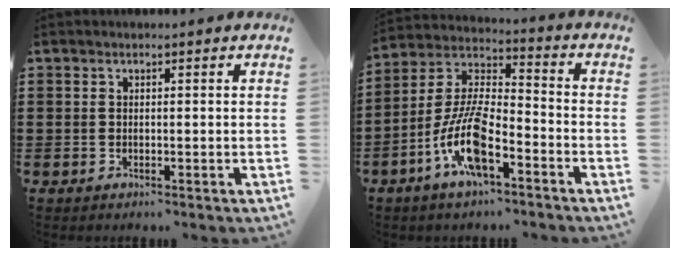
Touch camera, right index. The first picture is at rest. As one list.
[{"total": 11.7, "force": [-5.7, 3.8, 9.4], "torque": [-0.221, -0.007, -0.113]}]